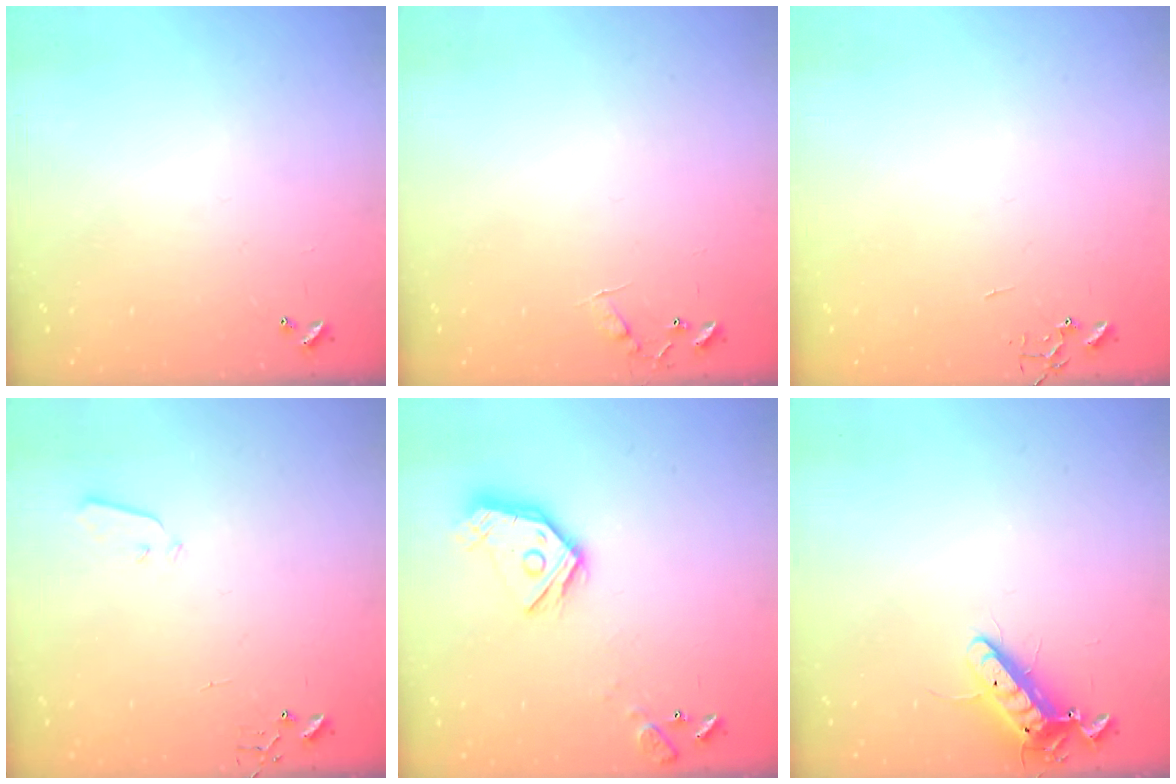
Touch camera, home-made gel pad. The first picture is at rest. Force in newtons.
{"total": 6.5, "press": 6.5, "slide": 0.6}
{"total": 0.0}
{"total": 3.0, "press": 2.9, "slide": 0.7}
{"total": 14.1, "press": 14.1, "slide": 1.1}
{"total": 11.8, "press": 11.6, "slide": 2.2}